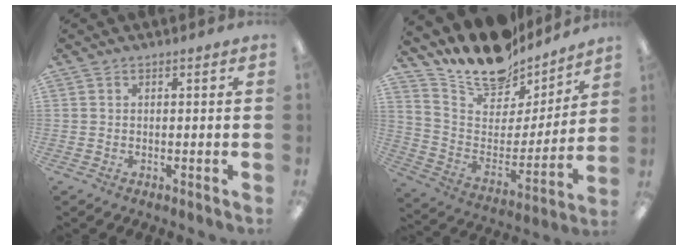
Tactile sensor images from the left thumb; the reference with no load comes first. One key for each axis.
{"total": 15.7, "fx": 13.7, "fy": 6.6, "fz": 4.0, "tx": -0.083, "ty": -0.118, "tz": 0.242}